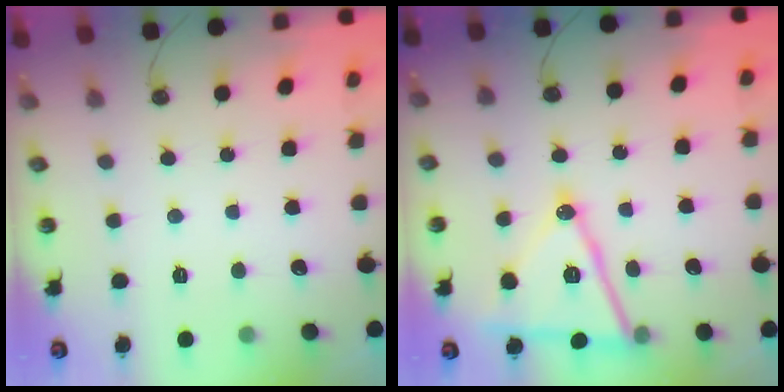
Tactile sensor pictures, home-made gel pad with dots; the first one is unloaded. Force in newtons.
{"total": 15.5, "press": 15.0, "slide": 3.8}